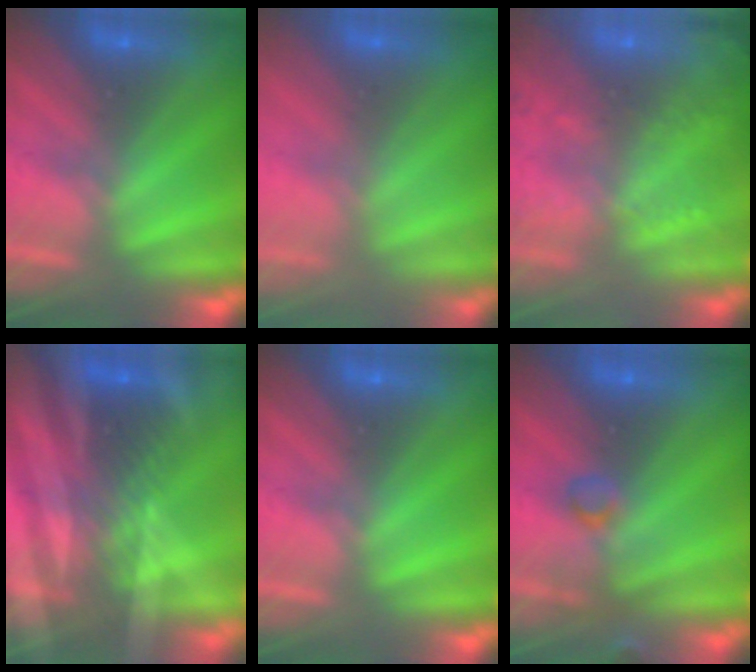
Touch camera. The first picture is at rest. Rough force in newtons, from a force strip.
{"total": 3.0}
{"total": 9.3}
{"total": 2.9}
{"total": 0.0}
{"total": 2.9}